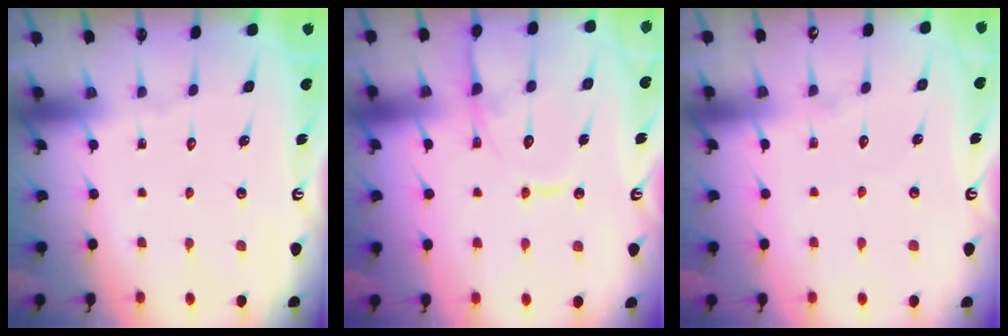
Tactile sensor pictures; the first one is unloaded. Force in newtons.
{"total": 13.7, "press": 13.6, "slide": 1.4}
{"total": 3.1, "press": 3.1, "slide": 0.3}